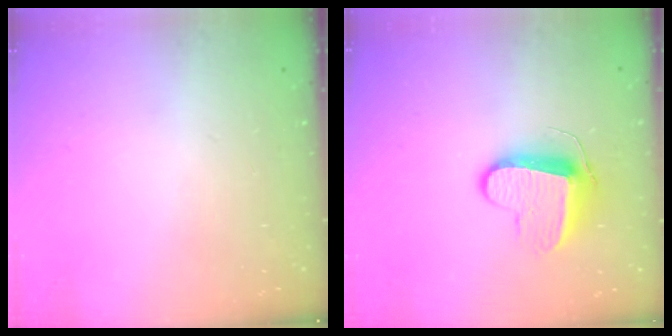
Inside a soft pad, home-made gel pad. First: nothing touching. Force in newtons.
{"total": 9.8, "press": 9.8, "slide": 0.5}